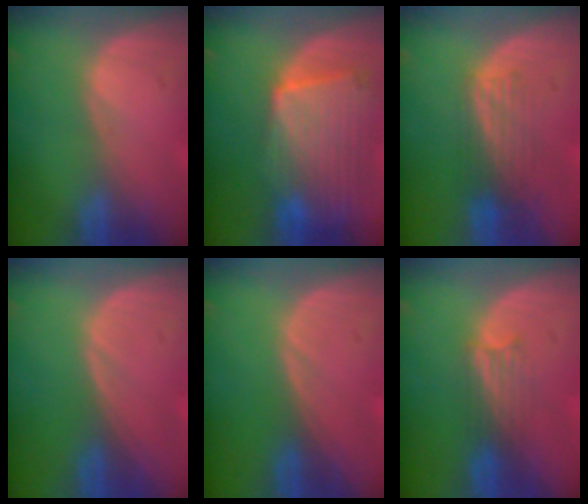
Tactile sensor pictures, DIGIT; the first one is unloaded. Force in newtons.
{"total": 10.5, "press": 9.2, "slide": 5.1}
{"total": 4.1, "press": 4.1, "slide": 0.1}
{"total": 0.0}
{"total": 0.0}
{"total": 3.3, "press": 2.9, "slide": 1.5}